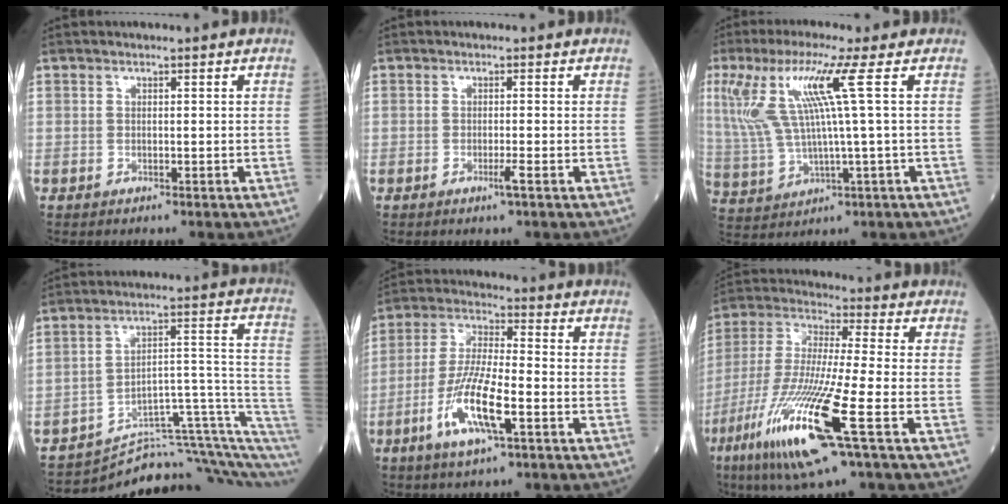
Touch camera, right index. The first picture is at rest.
{"total": 1.6, "force": [-0.8, -0.3, 1.3], "torque": [-0.027, -0.004, -0.016]}
{"total": 10.9, "force": [3.5, -0.7, 10.3], "torque": [-0.234, 0.011, 0.073]}
{"total": 15.1, "force": [-12.9, 1.2, 7.8], "torque": [-0.069, 0.091, -0.178]}
{"total": 11.1, "force": [-4.3, 1.7, 10.1], "torque": [-0.200, -0.009, -0.083]}
{"total": 18.3, "force": [-7.7, 0.5, 16.6], "torque": [-0.369, -0.040, -0.150]}